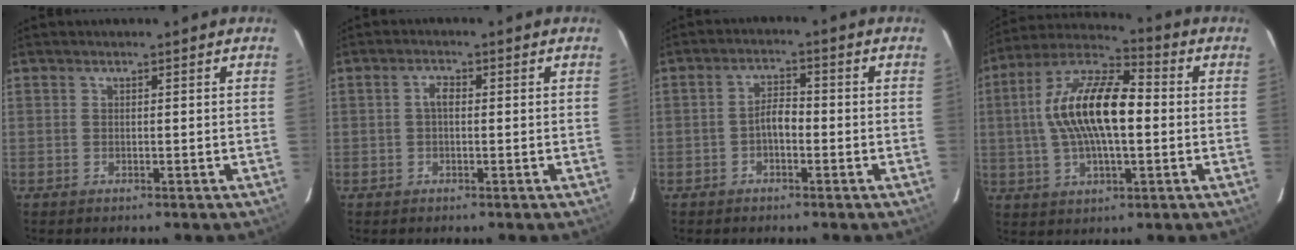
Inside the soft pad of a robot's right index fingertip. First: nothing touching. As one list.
[{"total": 1.9, "force": [0.0, 1.0, 1.6], "torque": [-0.033, 0.009, -0.001]}, {"total": 3.1, "force": [-1.3, 1.5, 2.3], "torque": [-0.044, 0.011, -0.024]}, {"total": 16.5, "force": [0.6, 6.4, 15.2], "torque": [-0.289, 0.017, 0.002]}]